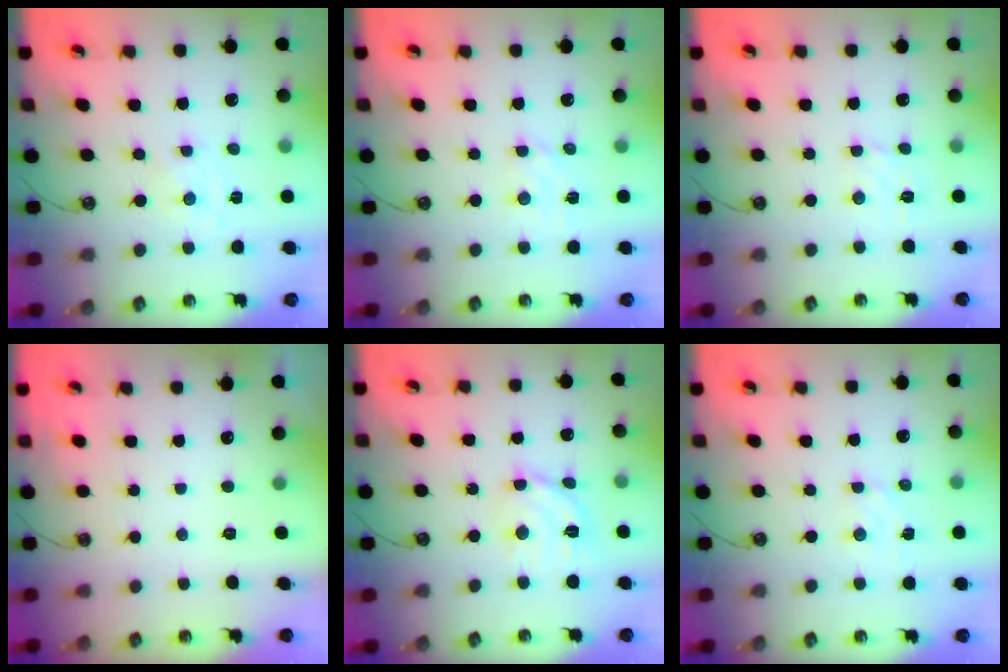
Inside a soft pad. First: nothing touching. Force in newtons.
{"total": 3.3, "press": 3.3, "slide": 0.3}
{"total": 2.4, "press": 2.4, "slide": 0.3}
{"total": 0.0}
{"total": 12.1, "press": 12.0, "slide": 1.8}
{"total": 3.2, "press": 3.2, "slide": 0.5}